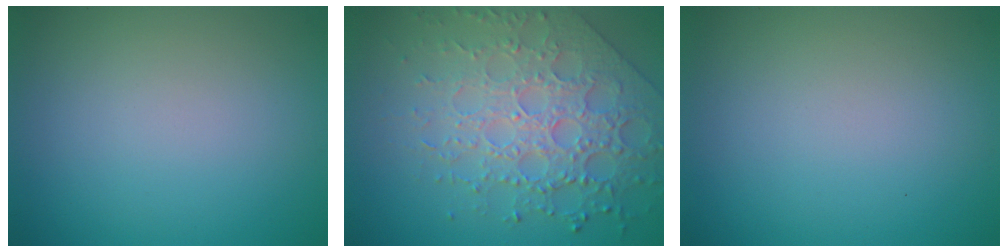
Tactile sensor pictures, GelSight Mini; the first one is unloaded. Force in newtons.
{"total": 7.1, "press": 5.4, "slide": 4.5}
{"total": 0.0}